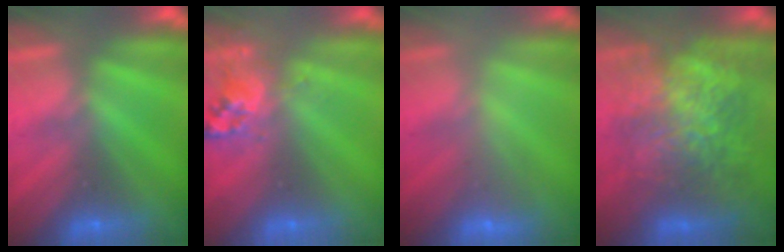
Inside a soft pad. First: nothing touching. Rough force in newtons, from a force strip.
{"total": 2.6}
{"total": 2.2}
{"total": 7.6}